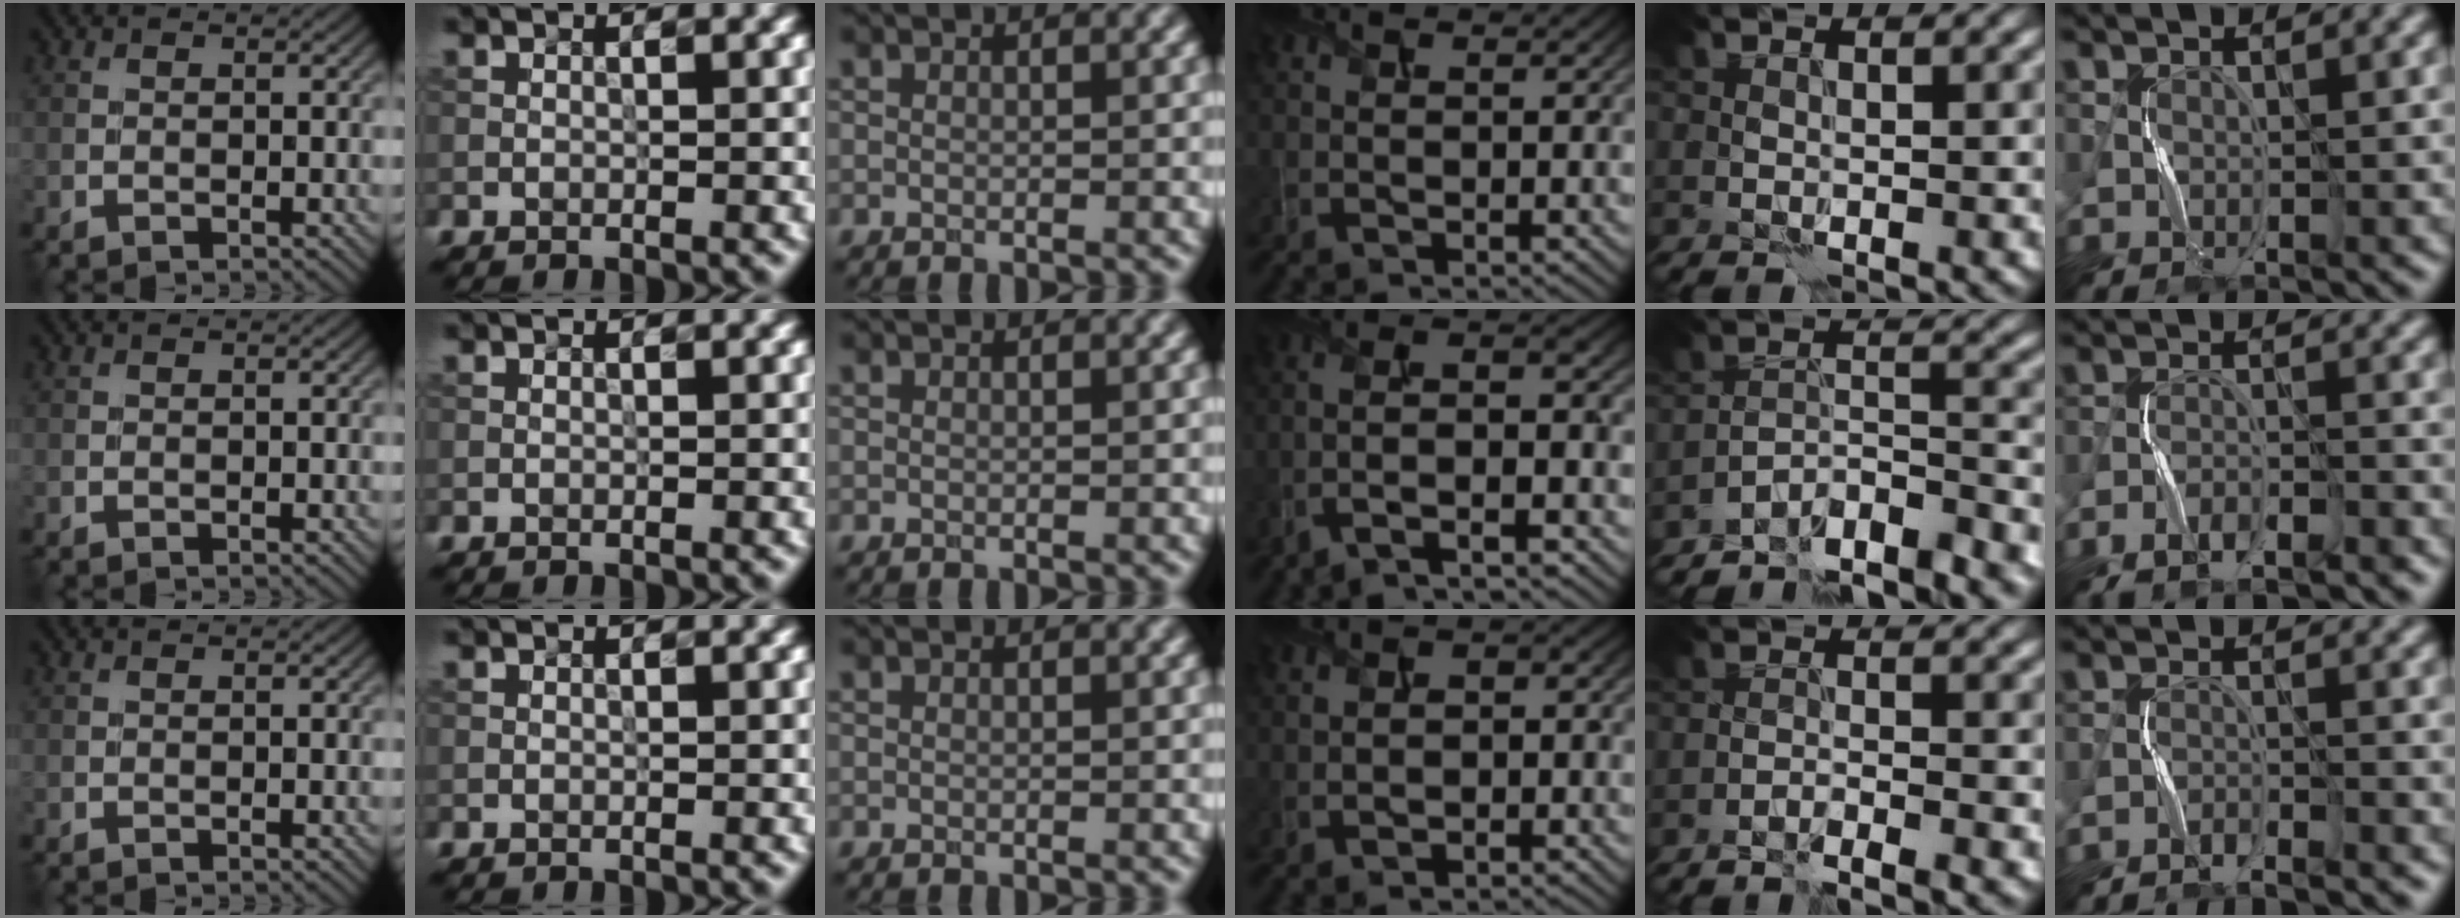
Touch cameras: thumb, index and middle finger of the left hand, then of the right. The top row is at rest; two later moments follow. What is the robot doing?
{"motion": "squeeze", "object": "sponge"}